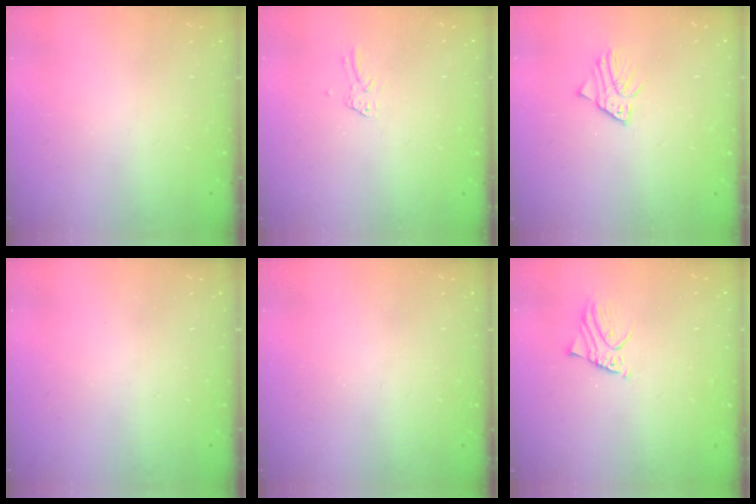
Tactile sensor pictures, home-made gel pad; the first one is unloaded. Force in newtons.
{"total": 1.9, "press": 1.9, "slide": 0.1}
{"total": 2.8, "press": 2.8, "slide": 0.3}
{"total": 0.0}
{"total": 0.0}
{"total": 1.9, "press": 1.9, "slide": 0.3}